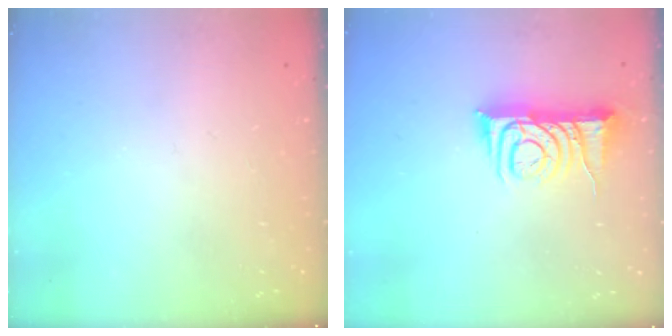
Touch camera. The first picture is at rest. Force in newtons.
{"total": 8.1, "press": 8.0, "slide": 1.2}